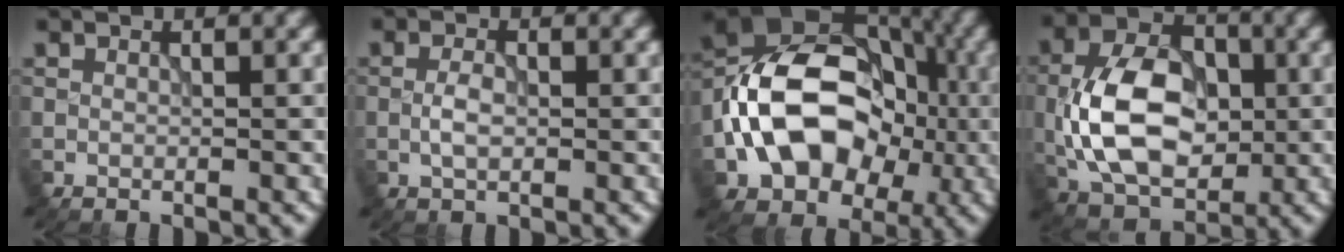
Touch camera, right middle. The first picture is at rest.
{"total": 1.9, "force": [-0.4, 0.9, 1.7], "torque": [-0.033, 0.004, -0.011]}
{"total": 13.6, "force": [-2.2, 9.6, 9.4], "torque": [-0.163, 0.012, -0.052]}
{"total": 10.1, "force": [-1.0, 6.6, 7.5], "torque": [-0.151, 0.011, -0.026]}